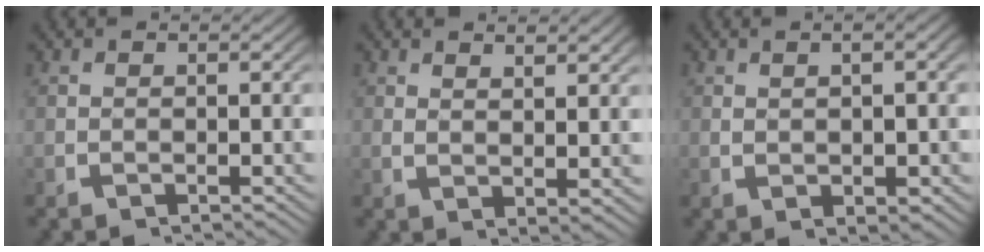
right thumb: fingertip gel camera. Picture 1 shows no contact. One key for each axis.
{"total": 2.2, "fx": 1.6, "fy": 0.2, "fz": 1.5, "tx": -0.026, "ty": -0.006, "tz": 0.037}
{"total": 3.1, "fx": 0.4, "fy": 1.2, "fz": 2.9, "tx": -0.037, "ty": 0.002, "tz": 0.015}